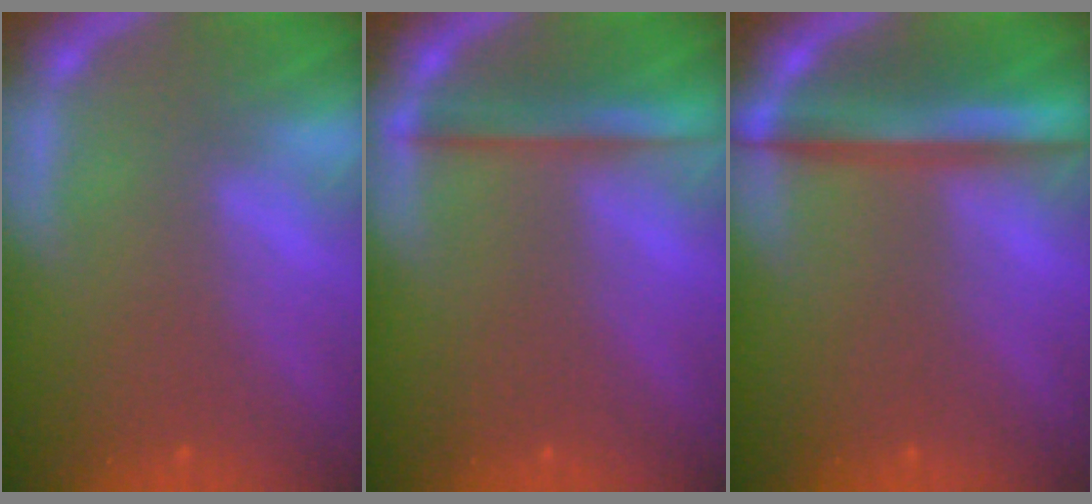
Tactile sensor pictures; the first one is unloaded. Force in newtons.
{"total": 3.5}
{"total": 6.0}